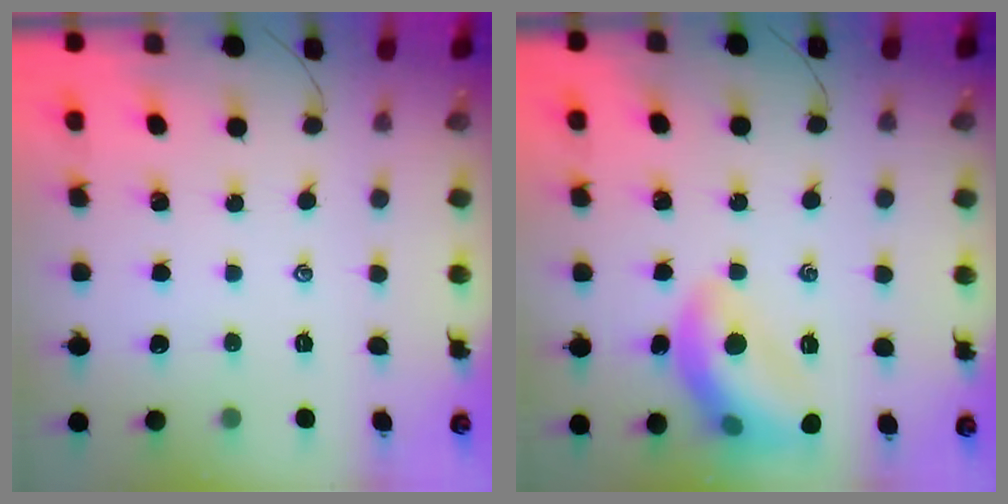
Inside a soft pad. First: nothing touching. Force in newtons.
{"total": 14.0, "press": 14.0, "slide": 1.2}